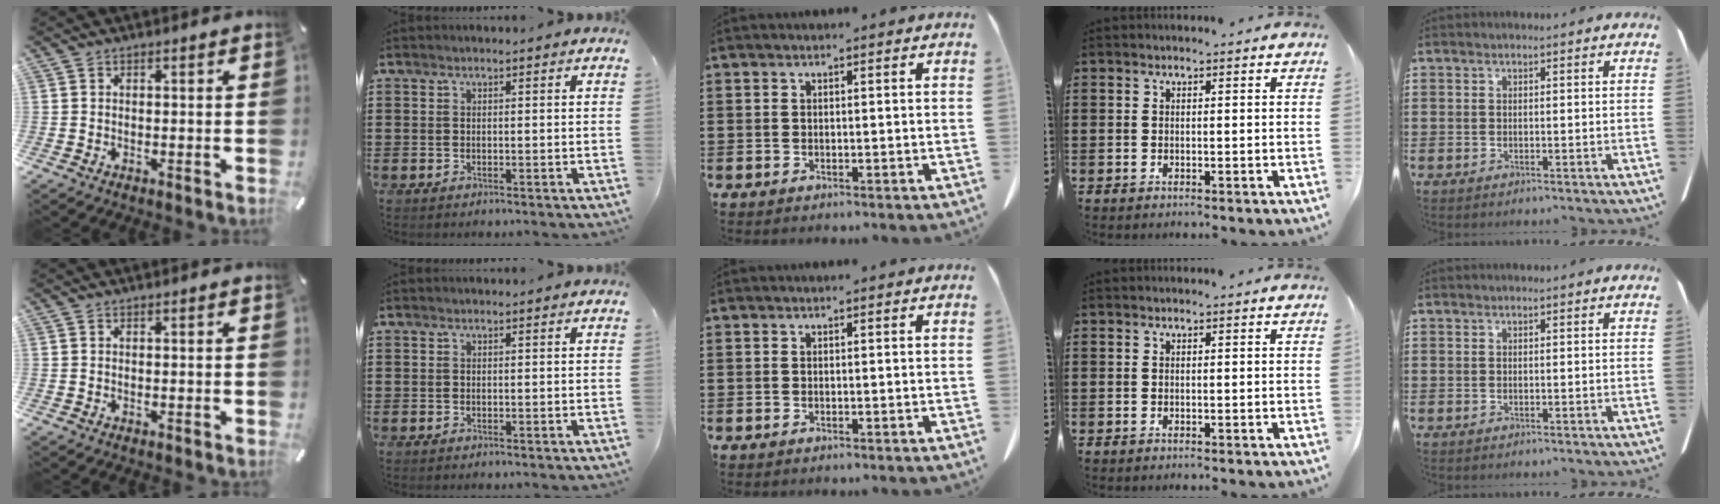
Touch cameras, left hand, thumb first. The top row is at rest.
{}